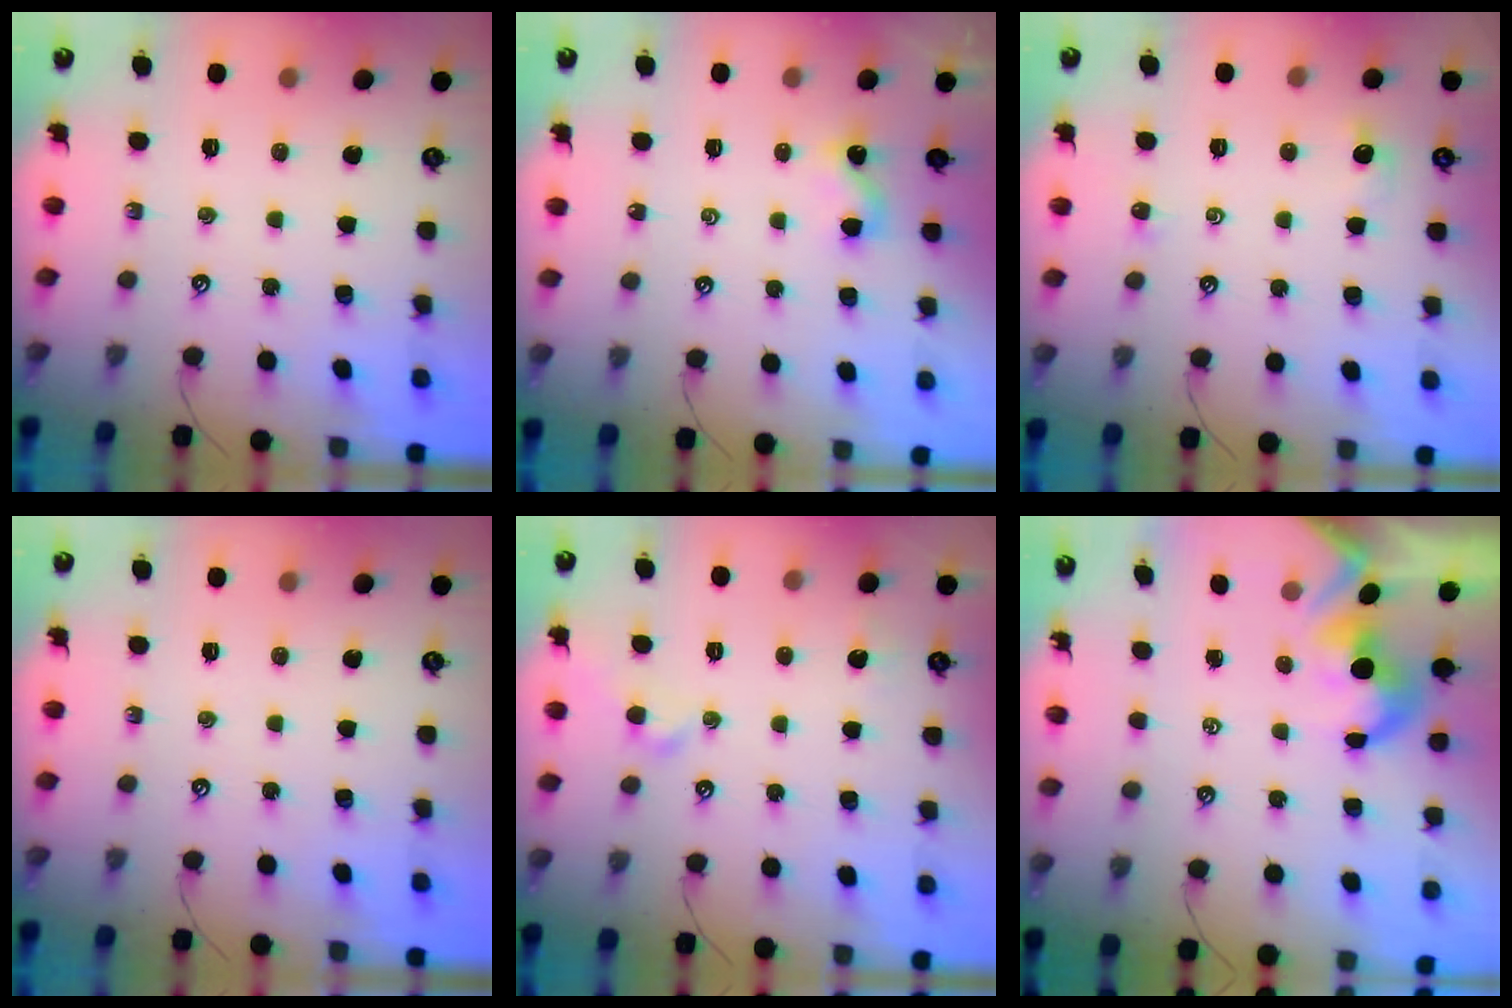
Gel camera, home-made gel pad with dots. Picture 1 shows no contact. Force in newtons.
{"total": 2.0, "press": 2.0, "slide": 0.4}
{"total": 0.0}
{"total": 0.0}
{"total": 1.1, "press": 1.1, "slide": 0.4}
{"total": 1.7, "press": 1.4, "slide": 1.0}